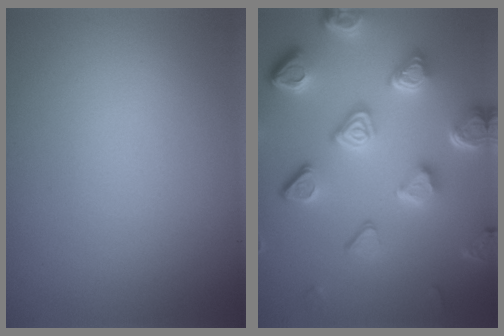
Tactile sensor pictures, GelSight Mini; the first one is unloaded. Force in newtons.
{"total": 7.3, "press": 5.6, "slide": 4.7}